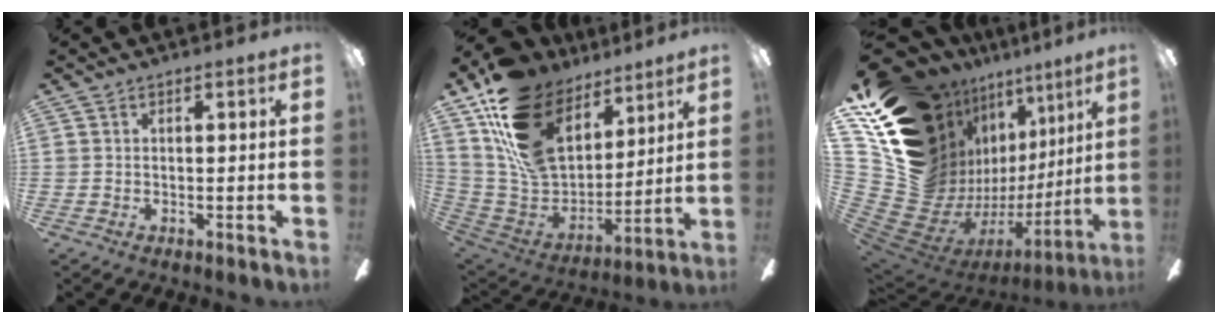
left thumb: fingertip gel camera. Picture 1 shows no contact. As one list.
[{"total": 21.7, "force": [11.9, 14.2, 11.3], "torque": [-0.213, -0.066, 0.225]}, {"total": 22.6, "force": [10.6, 15.3, 12.8], "torque": [-0.219, -0.122, 0.260]}]